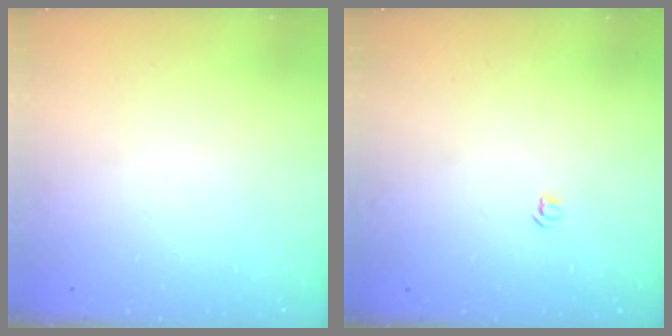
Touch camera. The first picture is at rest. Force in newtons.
{"total": 3.2, "press": 3.2, "slide": 0.3}